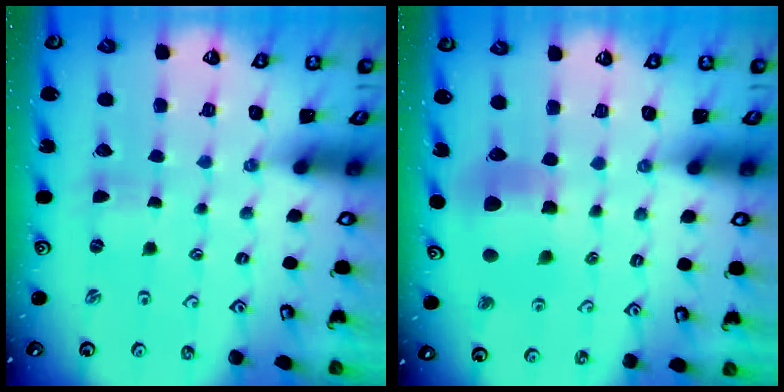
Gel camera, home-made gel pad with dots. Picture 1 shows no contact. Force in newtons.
{"total": 8.8, "press": 8.7, "slide": 1.3}